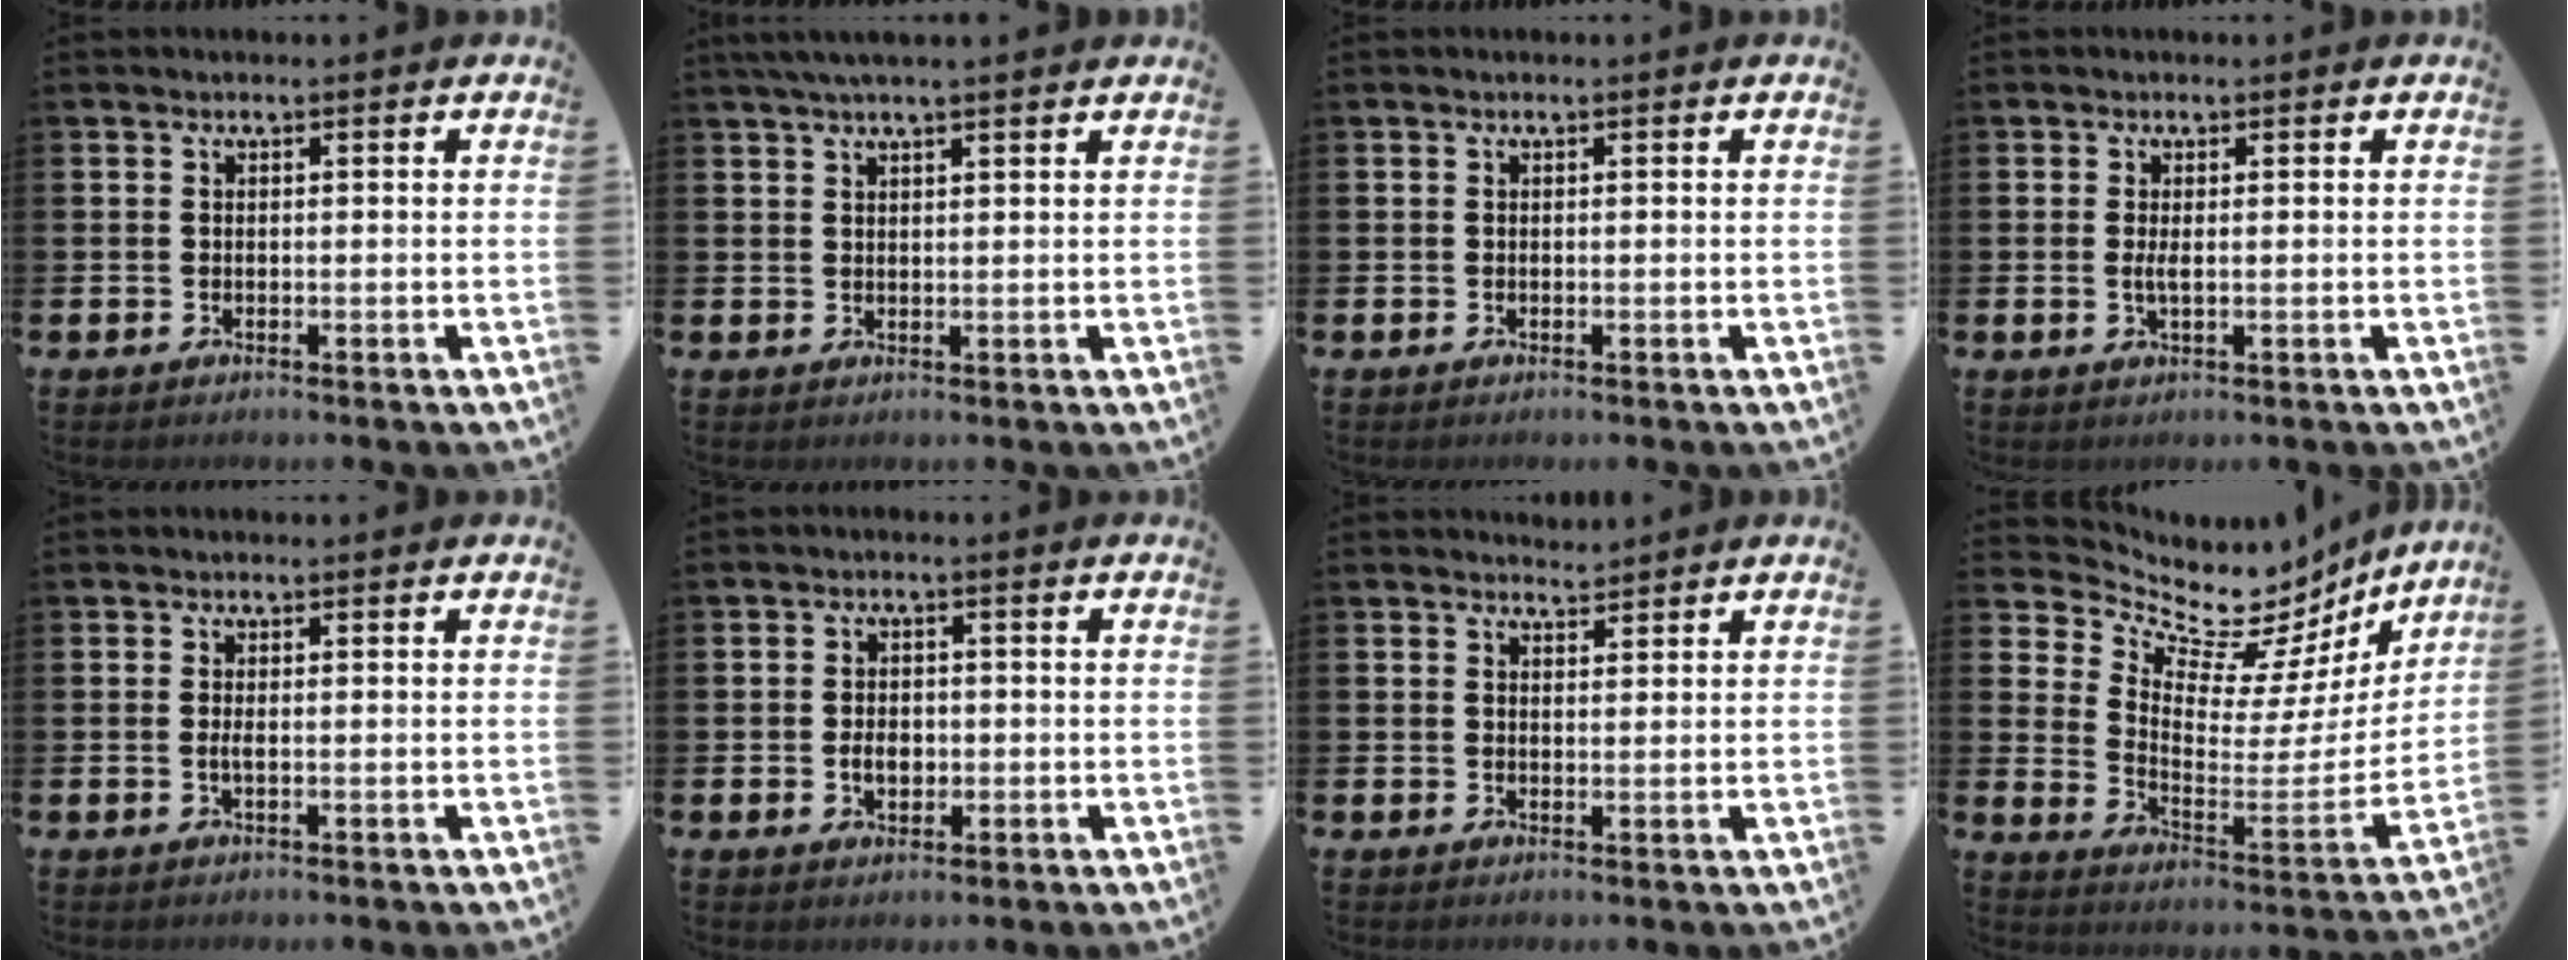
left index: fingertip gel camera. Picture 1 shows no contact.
{"total": 3.0, "force": [2.6, 0.1, 1.5], "torque": [-0.040, 0.002, 0.049]}
{"total": 0.0}
{"total": 1.4, "force": [0.1, 0.3, 1.4], "torque": [-0.018, -0.004, -0.001]}
{"total": 0.9, "force": [-0.1, 0.2, 0.8], "torque": [-0.016, -0.001, -0.002]}
{"total": 2.9, "force": [-0.4, 2.0, 2.0], "torque": [-0.015, -0.004, -0.014]}
{"total": 2.5, "force": [2.5, 0.4, -0.2], "torque": [0.015, -0.016, 0.043]}
{"total": 9.8, "force": [8.2, 4.6, 2.9], "torque": [-0.067, -0.074, 0.137]}